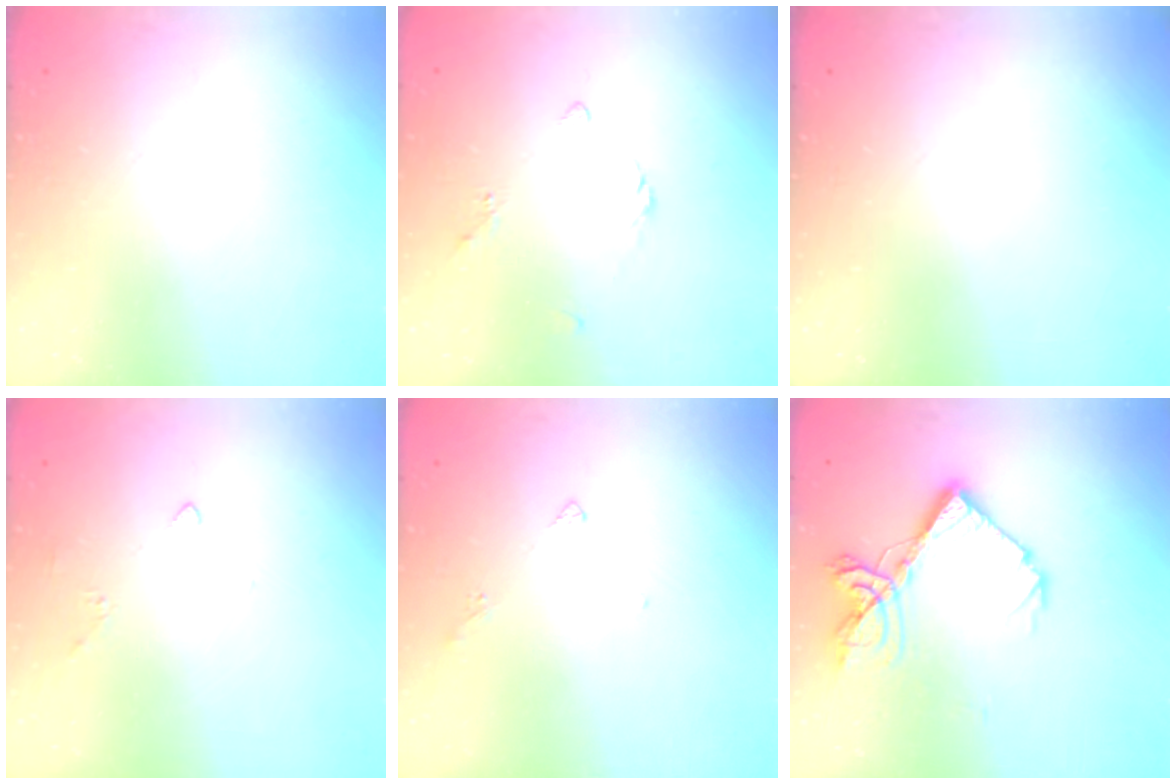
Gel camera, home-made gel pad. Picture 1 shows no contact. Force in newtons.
{"total": 2.6, "press": 2.5, "slide": 0.6}
{"total": 0.0}
{"total": 2.0, "press": 2.0, "slide": 0.6}
{"total": 3.8, "press": 3.7, "slide": 0.8}
{"total": 15.6, "press": 15.5, "slide": 1.8}